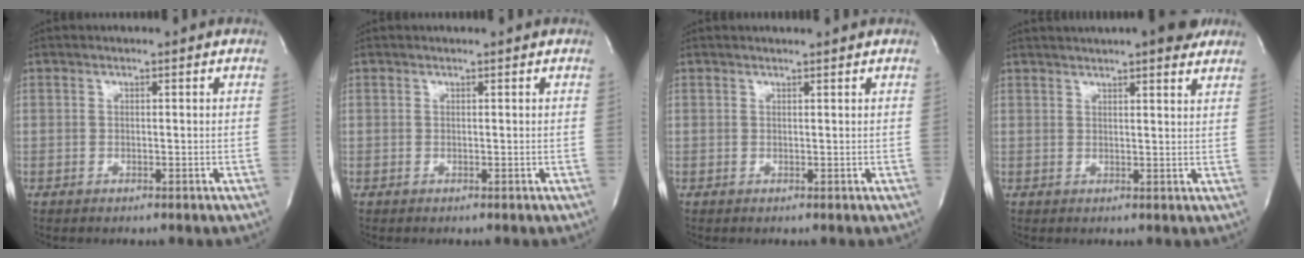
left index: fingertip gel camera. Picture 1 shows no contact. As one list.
[{"total": 0.0}, {"total": 1.8, "force": [1.7, -0.3, 0.4], "torque": [-0.007, 0.004, 0.022]}, {"total": 11.0, "force": [9.2, 1.3, 5.9], "torque": [-0.087, 0.021, 0.111]}]